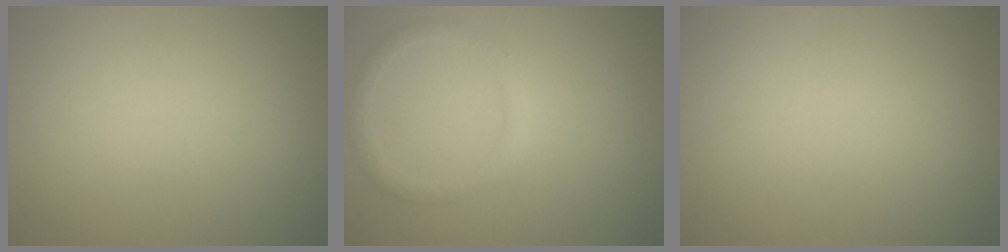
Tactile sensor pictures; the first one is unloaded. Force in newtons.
{"total": 1.5, "press": 1.5, "slide": 0.1}
{"total": 0.0}